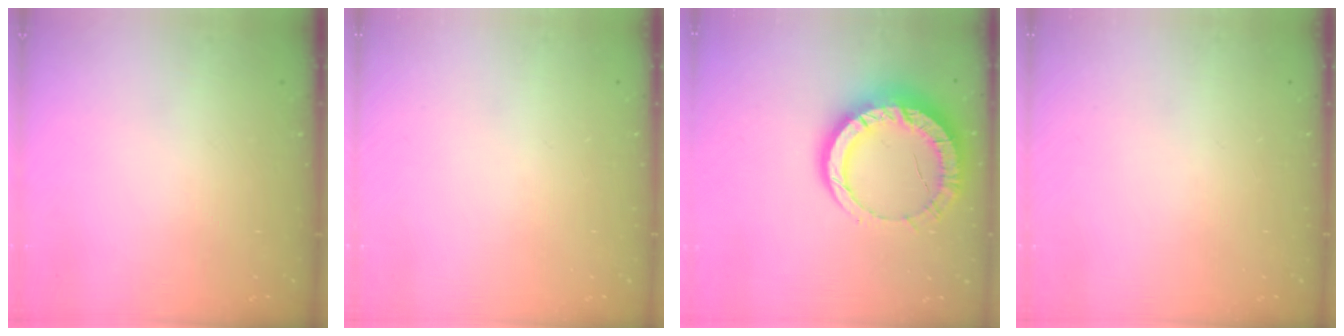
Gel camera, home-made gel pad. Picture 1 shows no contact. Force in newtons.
{"total": 0.0}
{"total": 14.3, "press": 14.3, "slide": 1.4}
{"total": 0.0}